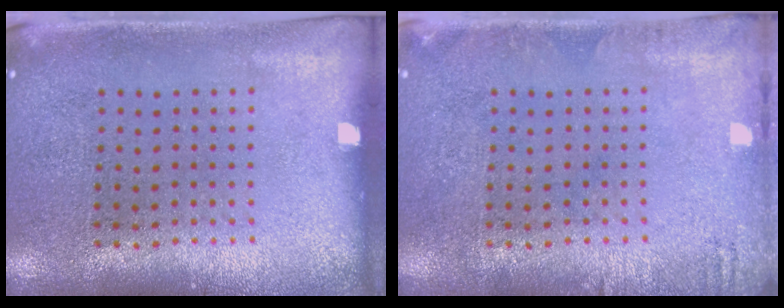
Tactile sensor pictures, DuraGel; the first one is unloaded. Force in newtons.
{"total": 1.1, "press": 1.1, "slide": 0.2}